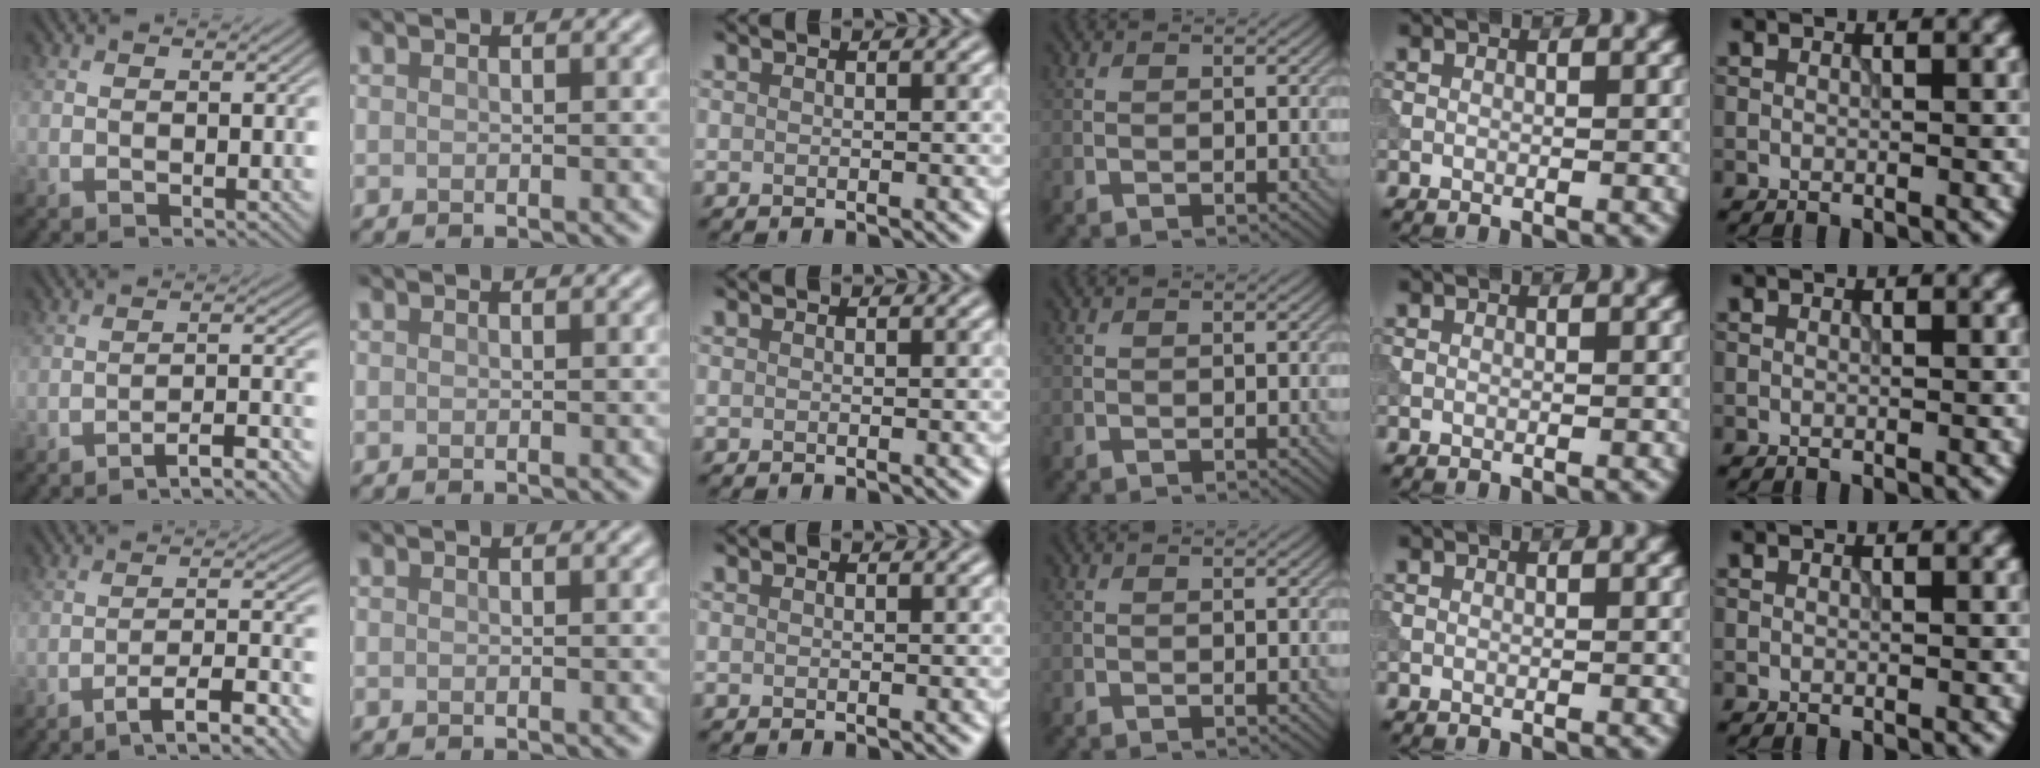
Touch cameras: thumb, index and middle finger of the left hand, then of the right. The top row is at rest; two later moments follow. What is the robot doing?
{"motion": "extract", "object": "tissue"}